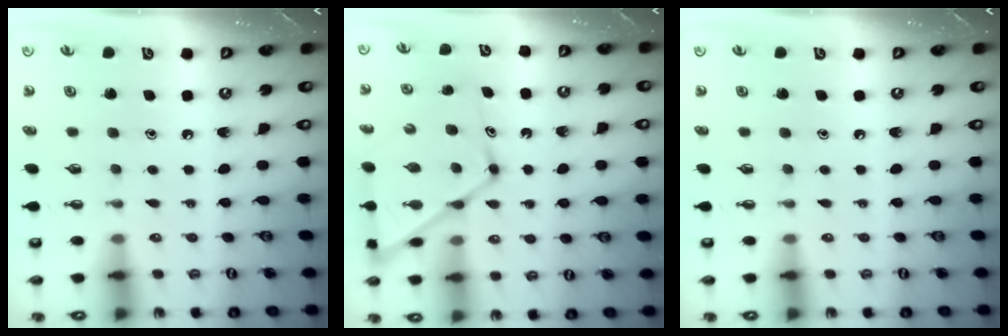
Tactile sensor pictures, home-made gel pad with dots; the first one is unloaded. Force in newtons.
{"total": 15.8, "press": 15.7, "slide": 1.4}
{"total": 0.0}